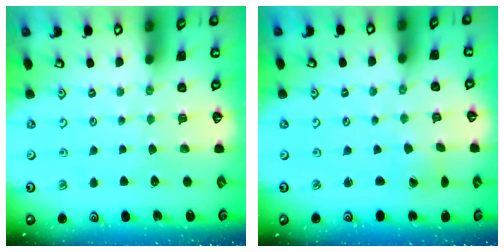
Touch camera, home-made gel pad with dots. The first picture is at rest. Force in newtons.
{"total": 1.5, "press": 1.5, "slide": 0.1}